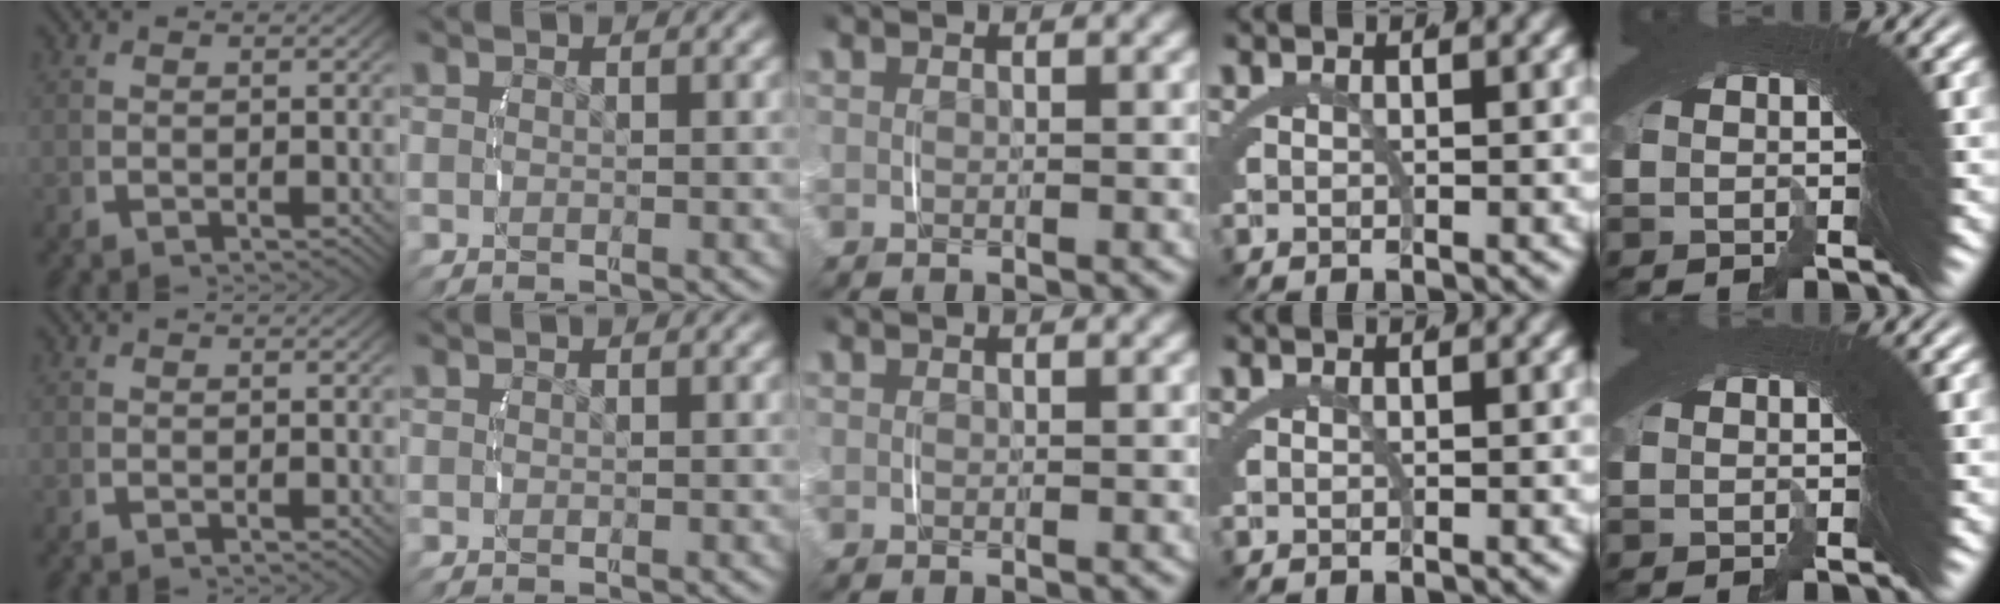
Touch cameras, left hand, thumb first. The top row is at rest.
{}